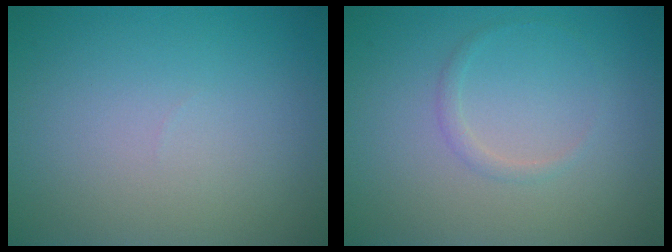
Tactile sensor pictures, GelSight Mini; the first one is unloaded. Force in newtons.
{"total": 1.0, "press": 1.0, "slide": 0.1}